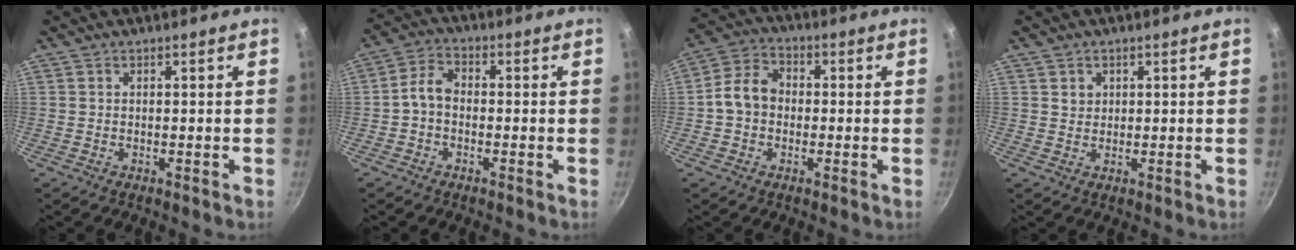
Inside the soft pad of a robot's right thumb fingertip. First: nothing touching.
{"total": 4.8, "force": [-1.0, 3.4, 3.3], "torque": [-0.060, 0.027, -0.032]}
{"total": 7.8, "force": [-0.5, 6.2, 4.7], "torque": [-0.065, 0.024, -0.028]}
{"total": 1.9, "force": [0.7, 1.7, 0.5], "torque": [-0.001, 0.003, 0.012]}